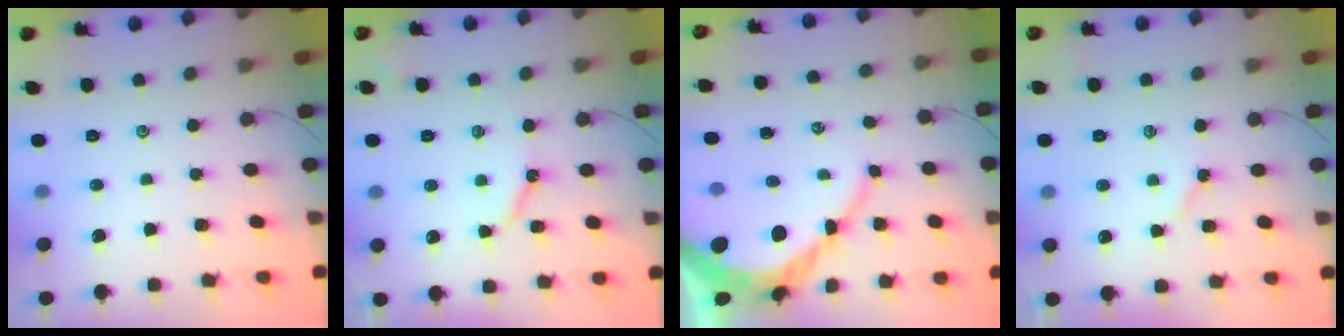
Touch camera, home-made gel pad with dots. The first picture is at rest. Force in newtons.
{"total": 5.3, "press": 5.3, "slide": 0.5}
{"total": 11.1, "press": 11.0, "slide": 1.2}
{"total": 2.2, "press": 2.2, "slide": 0.4}